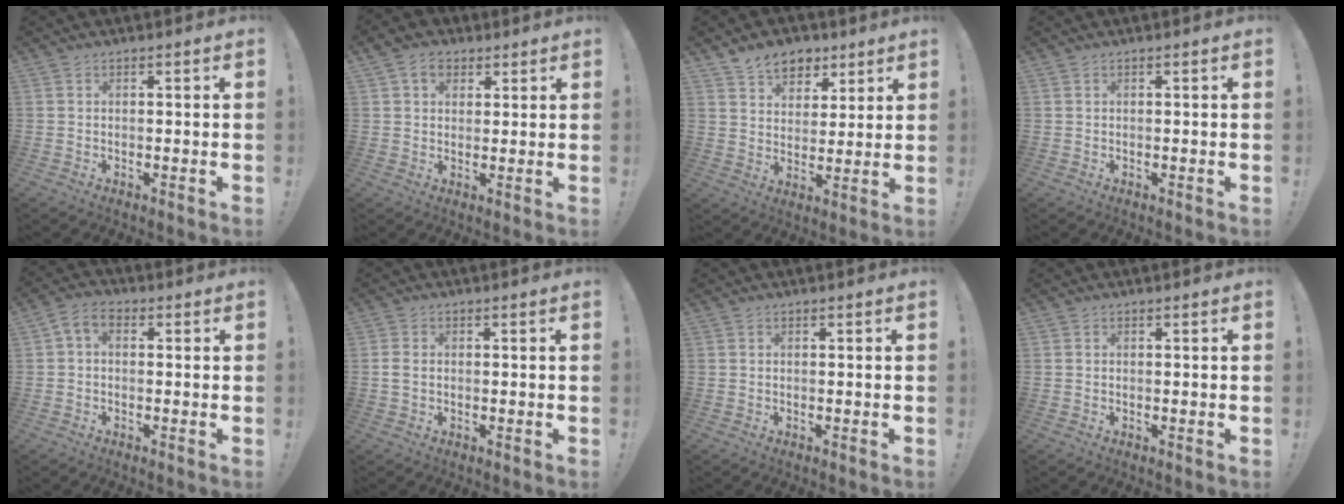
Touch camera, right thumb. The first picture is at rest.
{"total": 7.0, "force": [3.2, 5.4, 3.1], "torque": [-0.052, -0.003, 0.062]}
{"total": 9.8, "force": [6.6, 6.7, 2.8], "torque": [-0.047, -0.037, 0.130]}
{"total": 0.0}
{"total": 4.0, "force": [0.1, 2.6, 3.0], "torque": [-0.054, 0.005, 0.003]}
{"total": 2.1, "force": [-0.1, 1.5, 1.5], "torque": [-0.030, 0.006, 0.001]}
{"total": 0.0}
{"total": 0.0}